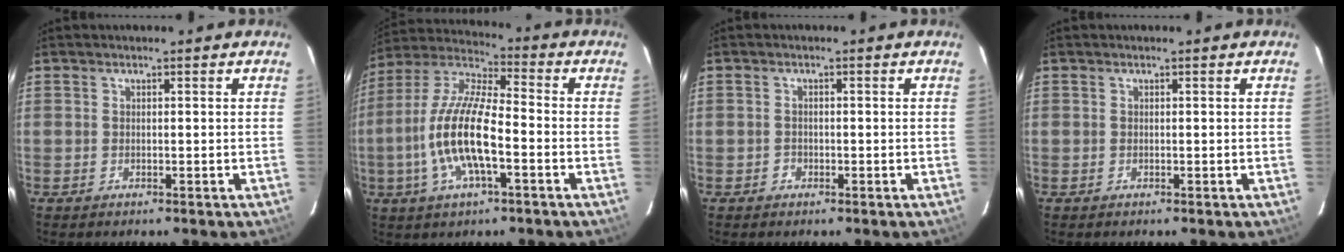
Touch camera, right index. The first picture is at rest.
{"total": 15.3, "force": [-4.2, 4.6, 14.0], "torque": [-0.283, -0.003, -0.086]}
{"total": 1.3, "force": [-0.7, 1.1, 0.0], "torque": [0.001, 0.005, -0.010]}
{"total": 0.0}